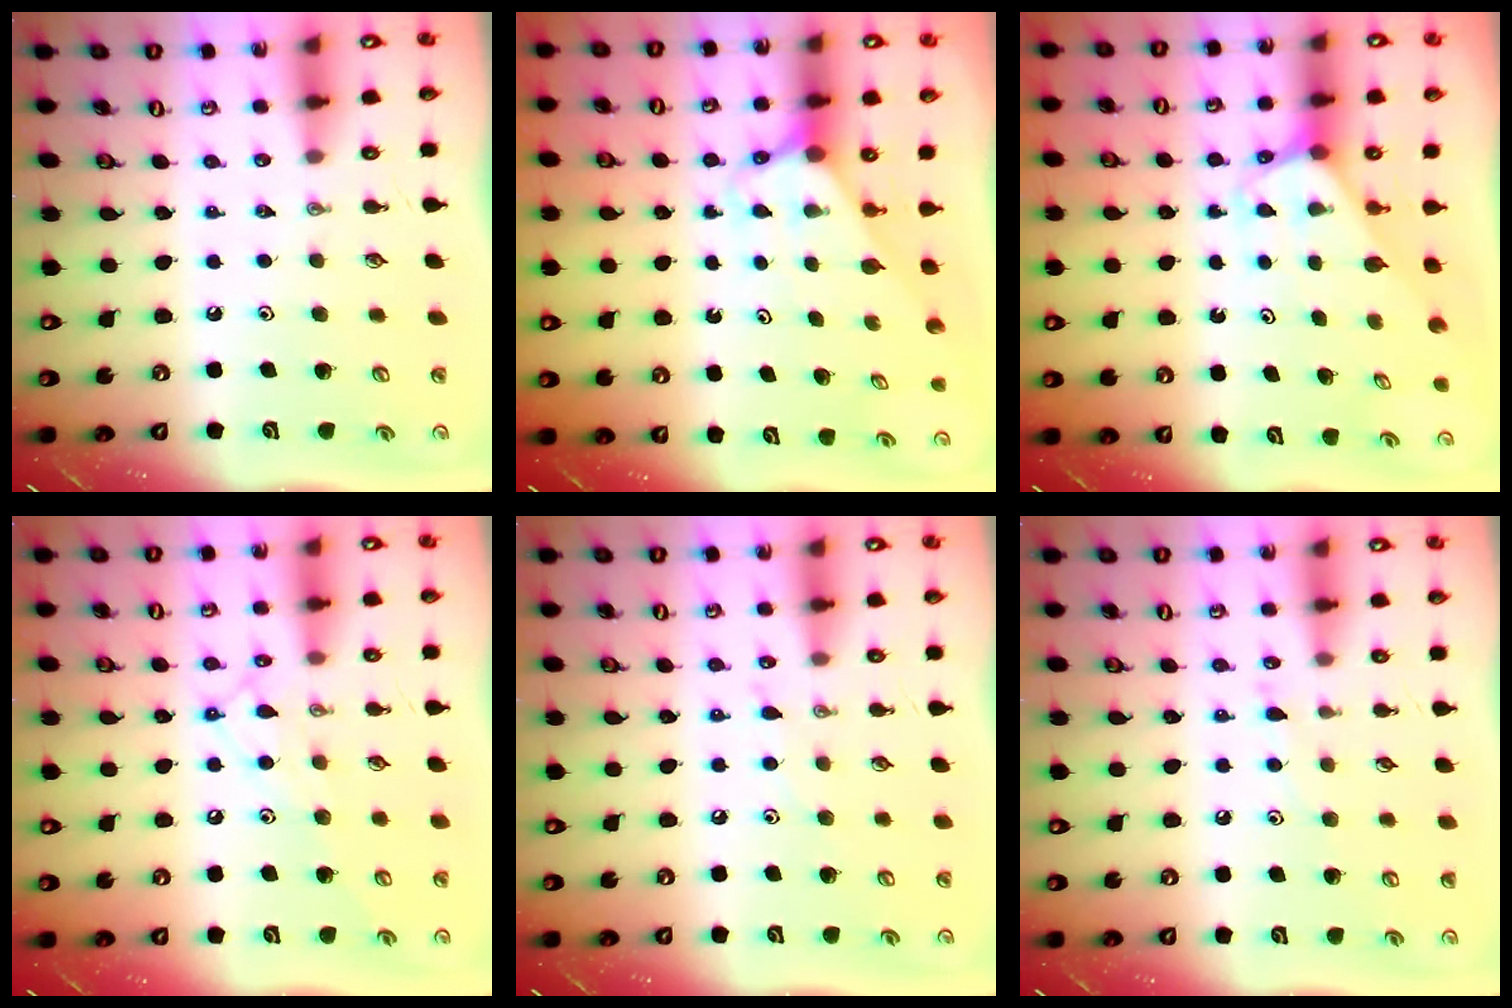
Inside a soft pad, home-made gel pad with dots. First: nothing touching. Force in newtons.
{"total": 2.5, "press": 2.5, "slide": 0.2}
{"total": 2.5, "press": 2.5, "slide": 0.1}
{"total": 11.3, "press": 11.3, "slide": 0.8}
{"total": 5.8, "press": 5.7, "slide": 0.8}
{"total": 4.7, "press": 4.7, "slide": 0.6}